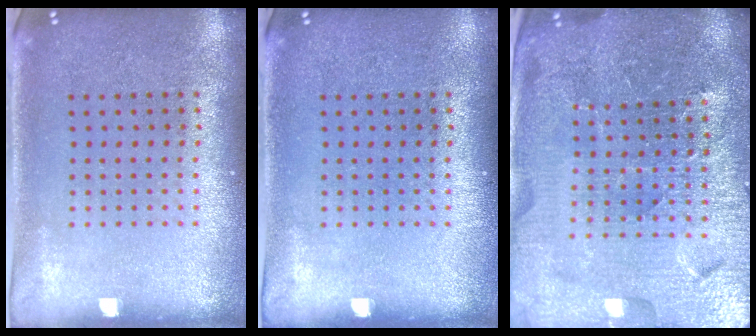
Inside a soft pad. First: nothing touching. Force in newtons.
{"total": 0.0}
{"total": 5.4, "press": 5.0, "slide": 2.2}